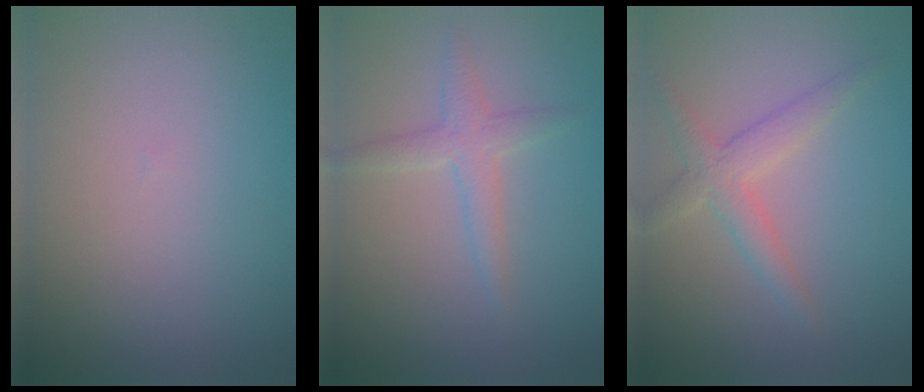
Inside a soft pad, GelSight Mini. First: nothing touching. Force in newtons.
{"total": 2.1, "press": 2.1, "slide": 0.1}
{"total": 2.7, "press": 2.7, "slide": 0.1}